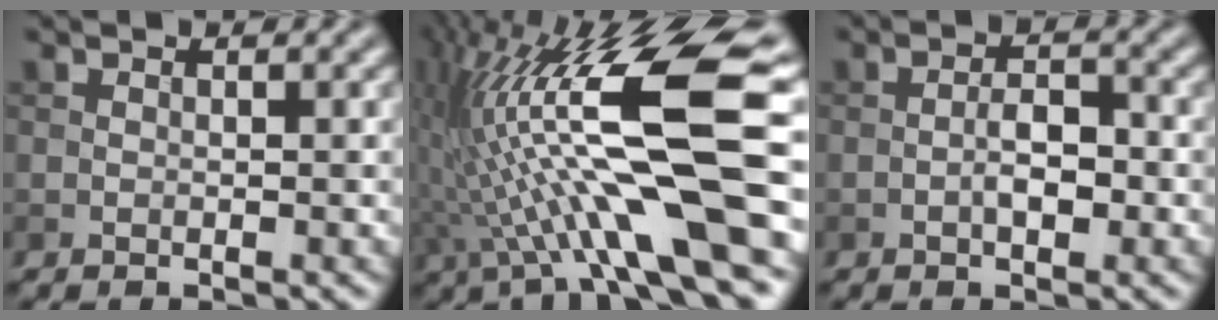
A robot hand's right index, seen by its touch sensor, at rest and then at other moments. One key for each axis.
{"total": 15.1, "fx": -0.3, "fy": 2.7, "fz": 14.8, "tx": -0.275, "ty": 0.024, "tz": 0.004}
{"total": 2.6, "fx": -0.7, "fy": 1.1, "fz": 2.3, "tx": -0.038, "ty": 0.005, "tz": -0.015}